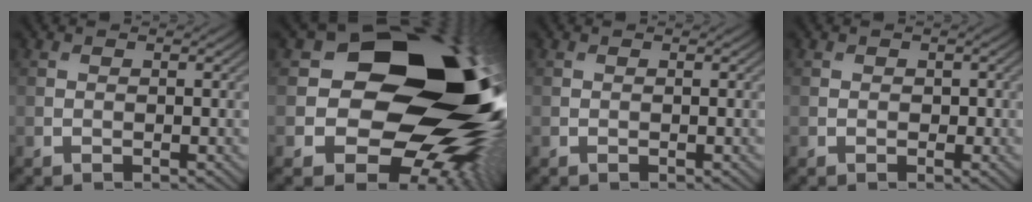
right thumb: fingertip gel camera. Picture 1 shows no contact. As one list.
[{"total": 22.2, "force": [1.7, 16.9, 14.3], "torque": [-0.208, -0.016, 0.020]}, {"total": 0.0}, {"total": 0.6, "force": [-0.1, 0.6, 0.1], "torque": [0.002, -0.004, -0.002]}]